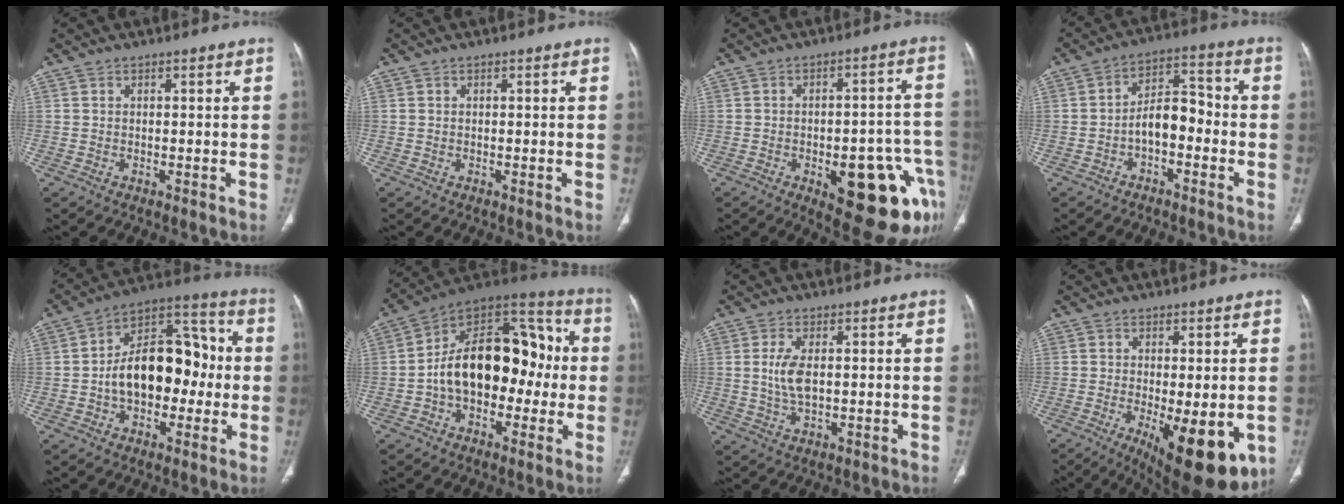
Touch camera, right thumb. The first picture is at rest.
{"total": 0.0}
{"total": 18.2, "force": [-7.2, 7.2, 15.0], "torque": [-0.131, 0.039, -0.074]}
{"total": 7.8, "force": [-2.4, 4.5, 5.9], "torque": [-0.081, 0.043, -0.049]}
{"total": 18.4, "force": [-1.4, 11.6, 14.2], "torque": [-0.188, 0.051, -0.026]}
{"total": 21.9, "force": [-1.2, 13.7, 17.0], "torque": [-0.237, 0.058, -0.025]}
{"total": 5.4, "force": [0.5, 2.4, 4.8], "torque": [-0.108, -0.005, 0.013]}
{"total": 15.3, "force": [-5.0, 5.7, 13.3], "torque": [-0.158, -0.020, -0.056]}